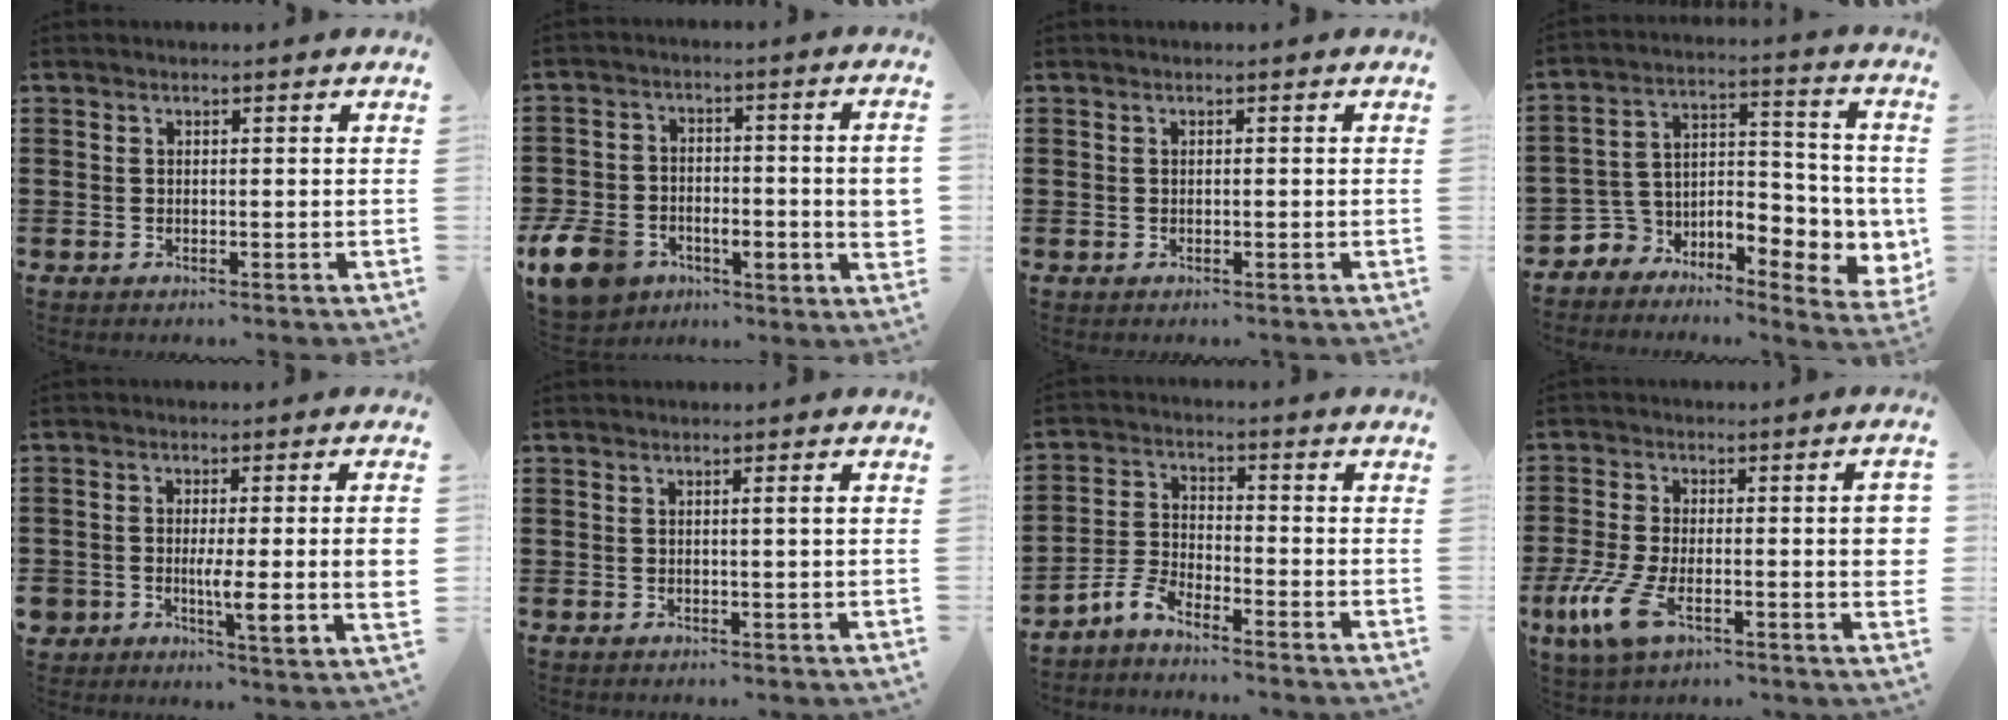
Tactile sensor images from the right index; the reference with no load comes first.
{"total": 10.2, "force": [-3.3, 6.1, 7.5], "torque": [-0.158, 0.007, -0.061]}
{"total": 0.0}
{"total": 5.1, "force": [-2.3, 4.3, 1.5], "torque": [-0.044, -0.017, -0.041]}
{"total": 6.3, "force": [-1.3, 2.0, 5.9], "torque": [-0.104, -0.005, -0.026]}
{"total": 1.1, "force": [0.1, -0.1, 1.1], "torque": [-0.019, 0.000, 0.000]}
{"total": 4.4, "force": [-4.0, 0.7, 1.6], "torque": [-0.052, 0.002, -0.087]}
{"total": 12.4, "force": [-2.5, 4.2, 11.4], "torque": [-0.234, -0.012, -0.045]}